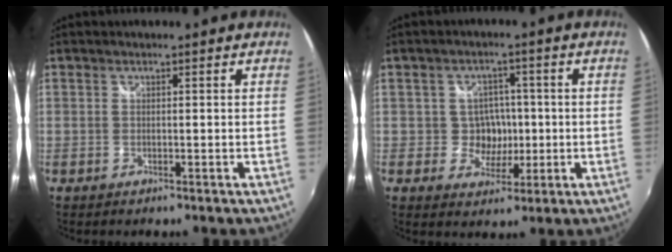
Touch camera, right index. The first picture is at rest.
{"total": 5.1, "force": [-0.6, 4.9, 1.6], "torque": [-0.032, 0.014, -0.004]}